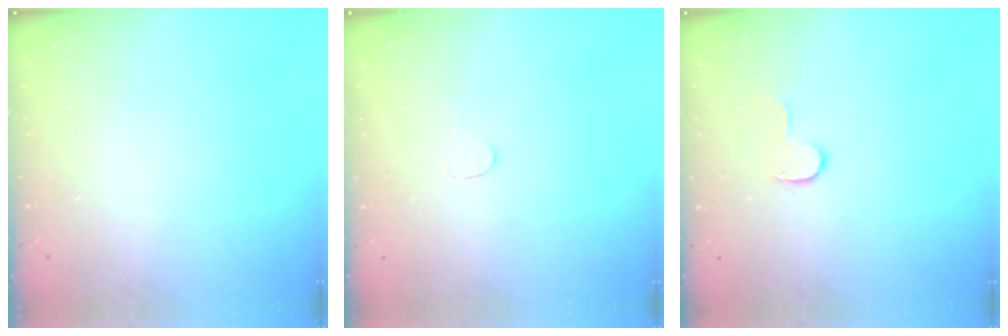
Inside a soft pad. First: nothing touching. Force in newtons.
{"total": 3.1, "press": 3.1, "slide": 0.3}
{"total": 5.6, "press": 5.6, "slide": 0.4}